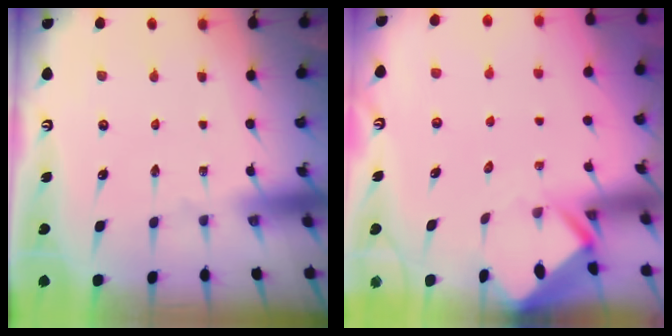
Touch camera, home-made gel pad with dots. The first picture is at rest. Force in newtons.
{"total": 2.9, "press": 2.9, "slide": 0.2}